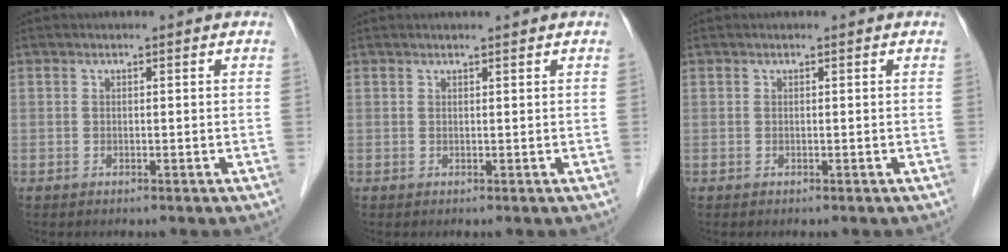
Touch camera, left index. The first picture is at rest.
{"total": 1.2, "force": [1.1, -0.2, 0.4], "torque": [-0.009, 0.006, 0.021]}
{"total": 0.0}